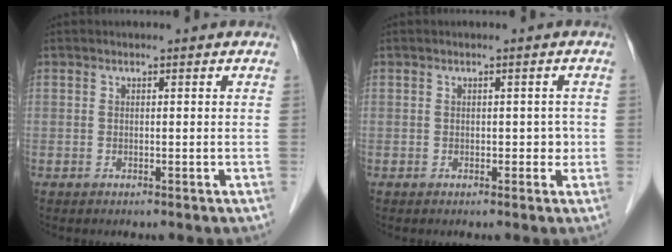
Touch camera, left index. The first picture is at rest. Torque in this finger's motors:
{"motor_torque": [-0.30, -0.05, 0.02, -0.01]}